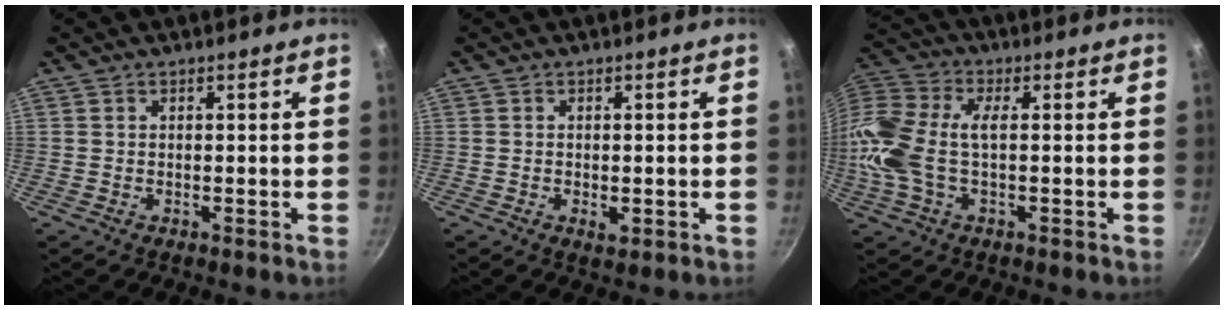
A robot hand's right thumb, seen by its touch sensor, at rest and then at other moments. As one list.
[{"total": 2.2, "force": [-0.5, 1.1, 1.9], "torque": [-0.028, -0.005, -0.006]}, {"total": 14.7, "force": [-0.4, 7.7, 12.5], "torque": [-0.278, 0.020, -0.026]}]